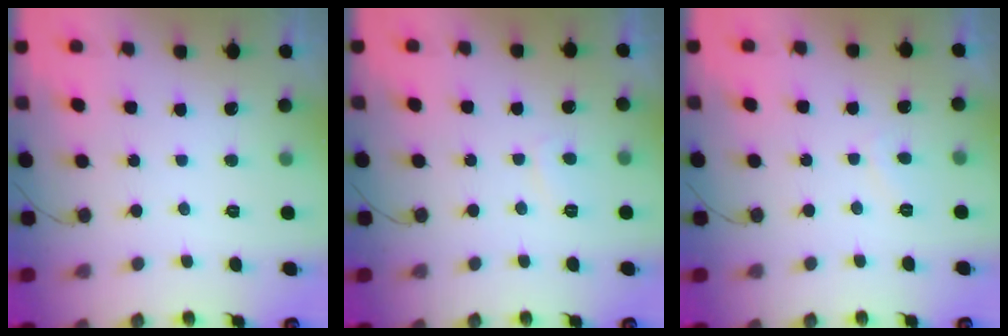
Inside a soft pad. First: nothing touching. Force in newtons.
{"total": 2.7, "press": 2.6, "slide": 0.8}
{"total": 1.7, "press": 1.6, "slide": 0.6}